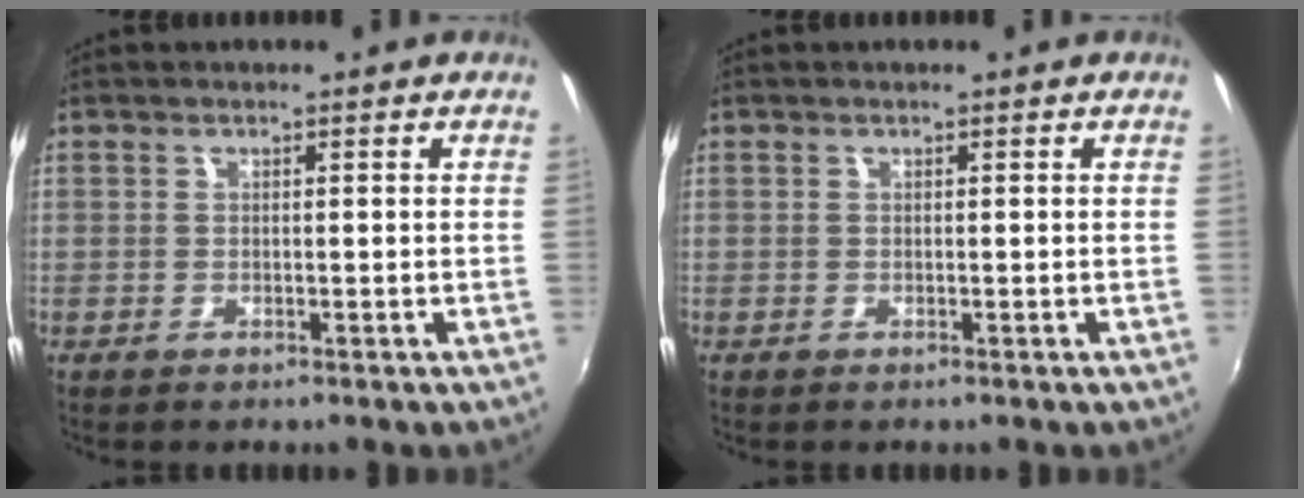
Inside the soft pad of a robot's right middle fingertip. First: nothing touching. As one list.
[{"total": 0.0}]